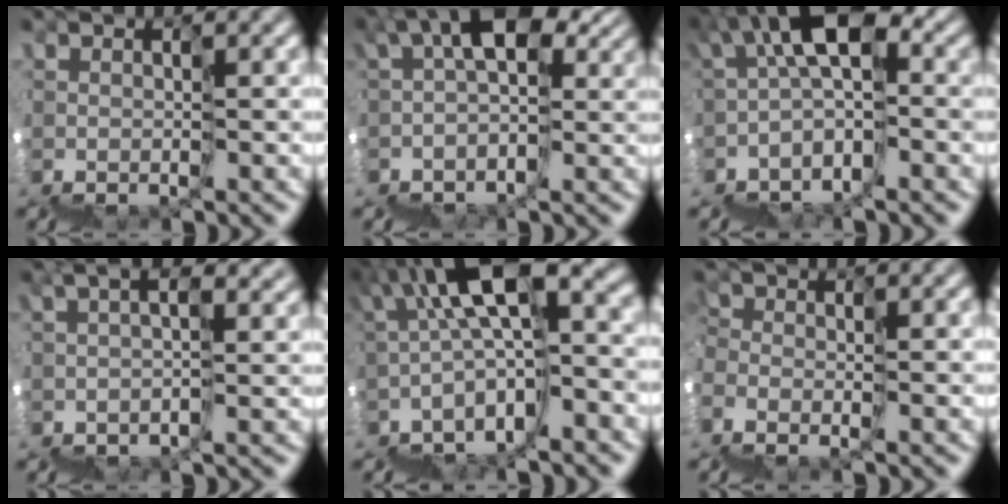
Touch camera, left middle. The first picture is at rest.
{"total": 5.5, "force": [2.7, 2.7, 3.9], "torque": [-0.059, 0.012, 0.040]}
{"total": 4.7, "force": [0.0, 2.3, 4.1], "torque": [-0.076, 0.033, -0.016]}
{"total": 3.1, "force": [1.8, 0.7, 2.4], "torque": [-0.042, 0.005, 0.034]}
{"total": 8.0, "force": [1.8, 1.9, 7.6], "torque": [-0.131, 0.044, 0.027]}
{"total": 1.5, "force": [-0.5, -1.0, -1.0], "torque": [0.020, 0.017, -0.023]}